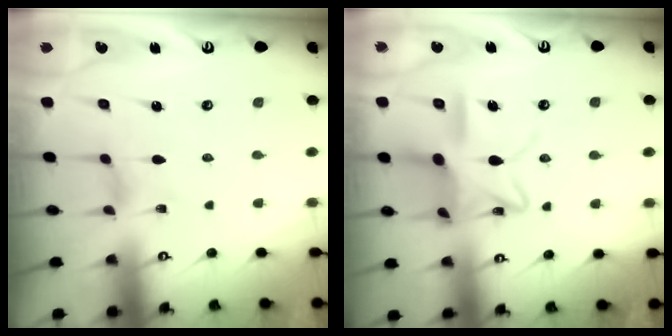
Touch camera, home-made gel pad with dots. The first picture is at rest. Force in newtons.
{"total": 15.0, "press": 15.0, "slide": 1.3}